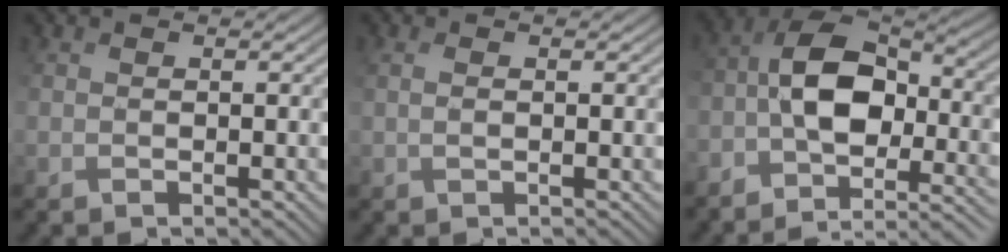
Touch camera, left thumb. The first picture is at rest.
{"total": 1.1, "force": [0.2, 0.3, 1.1], "torque": [-0.025, 0.003, 0.002]}
{"total": 11.7, "force": [-4.5, 5.9, 9.0], "torque": [-0.182, -0.005, -0.093]}